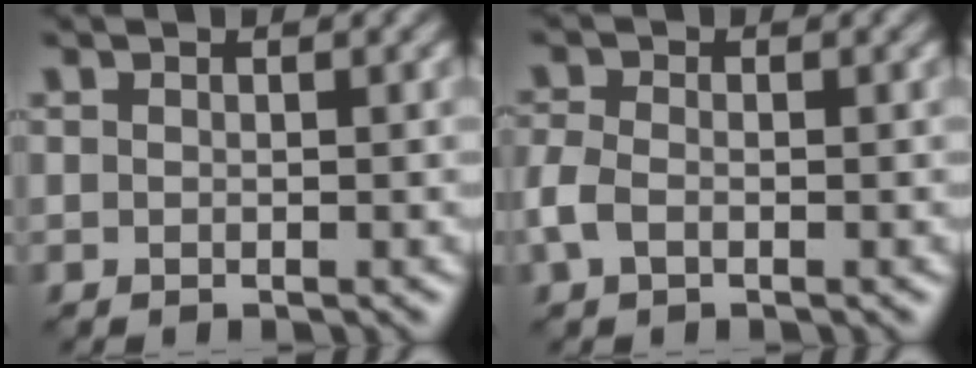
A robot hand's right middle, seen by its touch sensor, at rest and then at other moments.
{"total": 2.2, "force": [-0.9, 1.4, 1.4], "torque": [-0.039, 0.001, -0.026]}